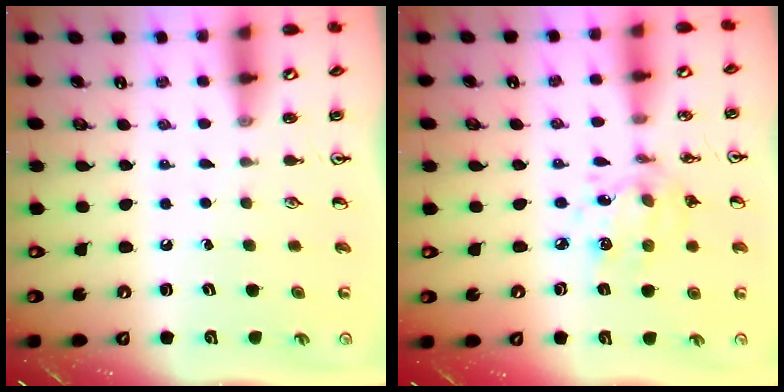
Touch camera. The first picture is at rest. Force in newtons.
{"total": 8.0, "press": 8.0, "slide": 0.5}